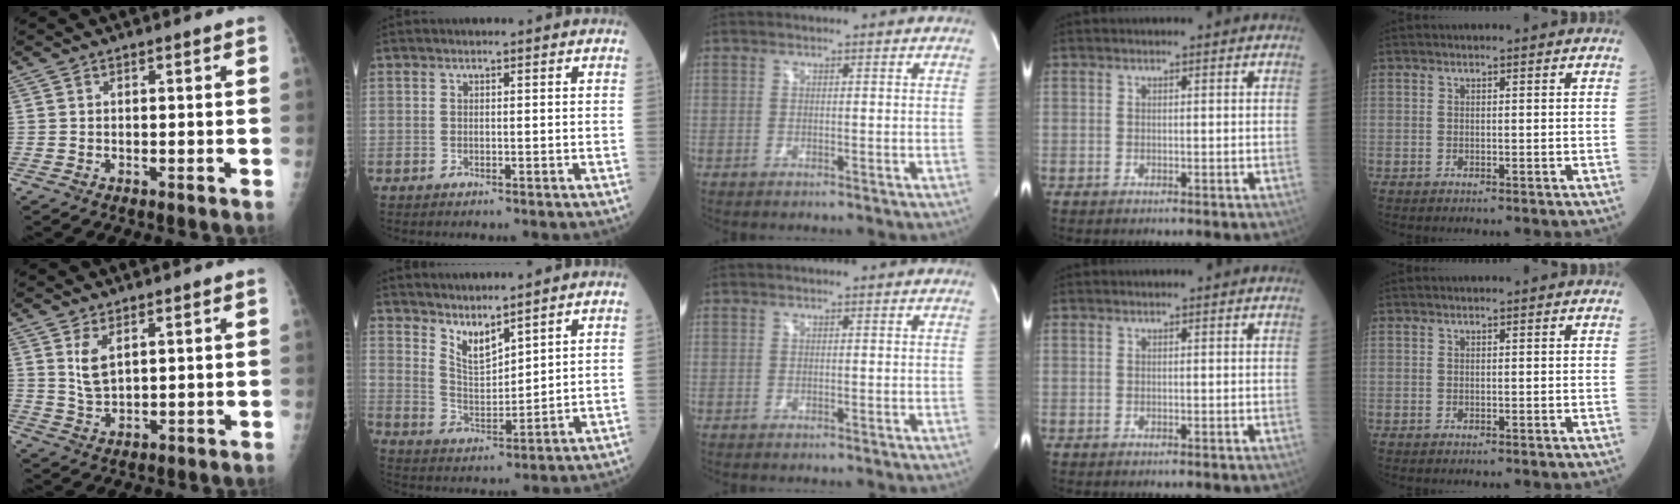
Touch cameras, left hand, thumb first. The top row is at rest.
{"thumb": {"total": 4.3, "force": [2.0, 2.0, 3.2], "torque": [-0.058, -0.015, 0.047]}, "index": {"total": 5.1, "force": [4.5, 0.8, 2.4], "torque": [-0.059, -0.010, 0.101]}}